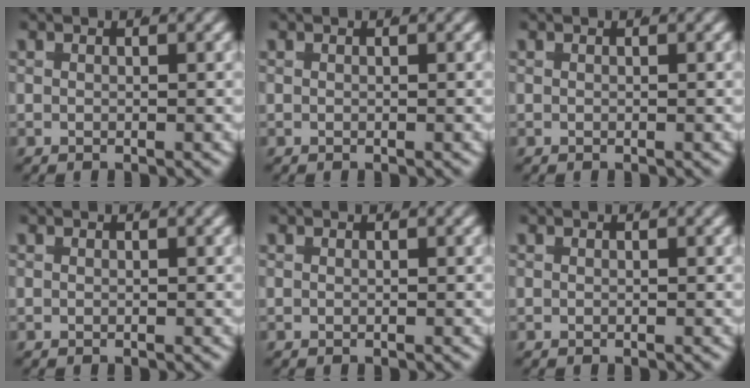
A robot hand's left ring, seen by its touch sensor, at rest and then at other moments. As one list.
[{"total": 0.0}, {"total": 0.0}, {"total": 0.0}, {"total": 0.0}, {"total": 0.0}]